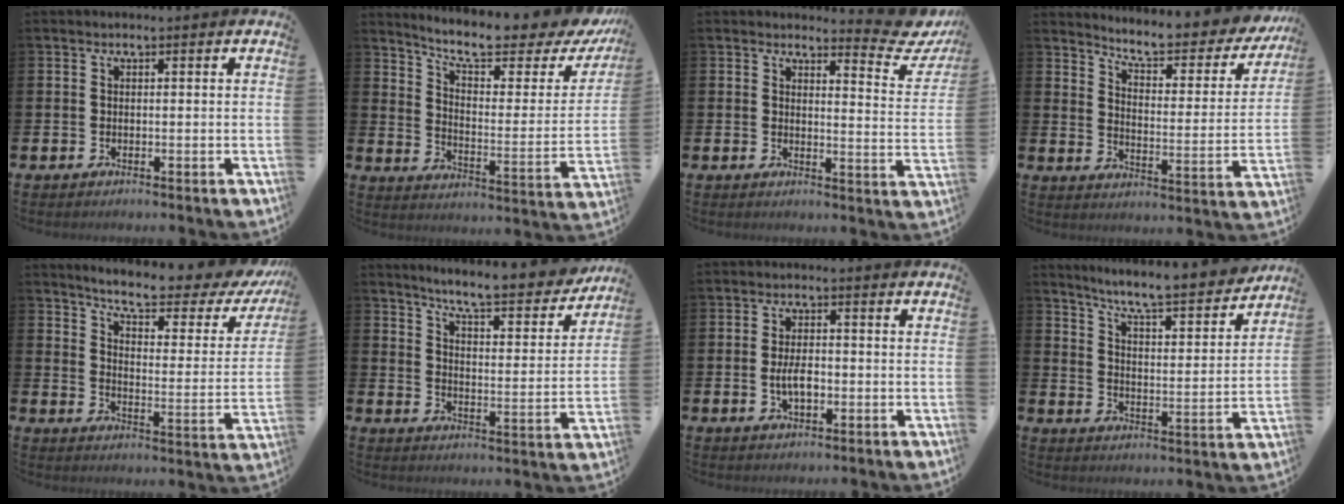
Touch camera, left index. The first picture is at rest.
{"total": 8.9, "force": [7.6, 1.7, 4.3], "torque": [-0.095, -0.058, 0.124]}
{"total": 3.9, "force": [3.6, 0.8, 1.1], "torque": [-0.006, -0.035, 0.052]}
{"total": 6.3, "force": [5.8, 1.2, 2.2], "torque": [-0.067, -0.043, 0.093]}
{"total": 6.7, "force": [5.8, 1.1, 3.1], "torque": [-0.075, -0.047, 0.089]}
{"total": 7.4, "force": [7.0, 0.4, 2.4], "torque": [-0.065, -0.060, 0.114]}
{"total": 3.8, "force": [-0.6, 1.9, 3.2], "torque": [-0.050, 0.001, -0.013]}
{"total": 7.5, "force": [7.0, 0.1, 2.7], "torque": [-0.076, -0.058, 0.116]}